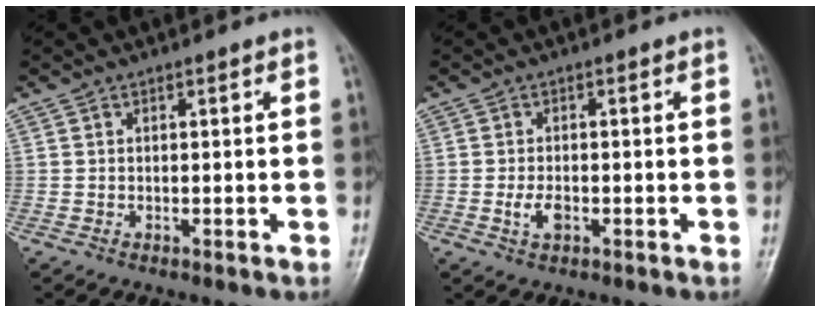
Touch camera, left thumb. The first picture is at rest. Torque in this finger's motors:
{"motor_torque": [0.05, 0.17, 0.34, 0.05, 0.05]}